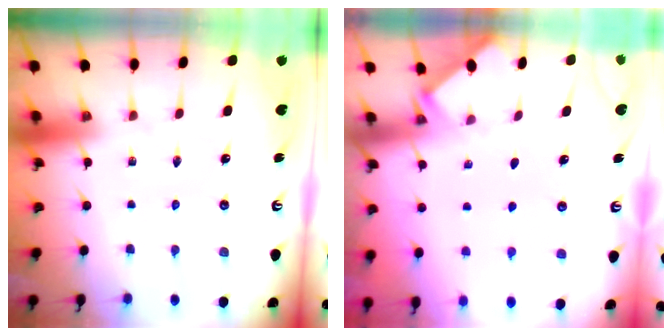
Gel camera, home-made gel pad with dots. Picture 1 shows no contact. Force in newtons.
{"total": 1.7, "press": 1.6, "slide": 0.2}